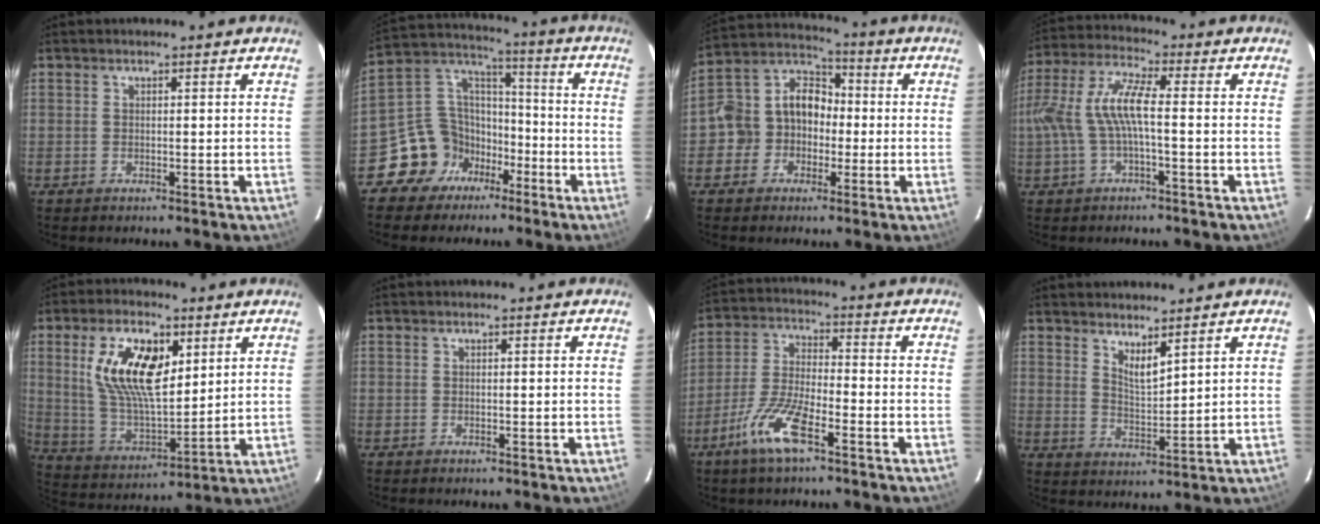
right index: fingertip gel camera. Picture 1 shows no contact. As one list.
[{"total": 12.0, "force": [-7.1, 9.3, 2.3], "torque": [-0.057, 0.062, -0.118]}, {"total": 10.2, "force": [-2.9, 9.0, 4.0], "torque": [-0.084, 0.045, -0.055]}, {"total": 8.9, "force": [-1.5, 1.9, 8.5], "torque": [-0.183, 0.008, -0.024]}, {"total": 16.2, "force": [5.9, 7.8, 12.9], "torque": [-0.248, 0.010, 0.119]}, {"total": 0.0}, {"total": 10.1, "force": [-6.1, 2.4, 7.7], "torque": [-0.167, -0.004, -0.122]}, {"total": 4.6, "force": [3.6, 0.9, 2.6], "torque": [-0.045, -0.009, 0.063]}]